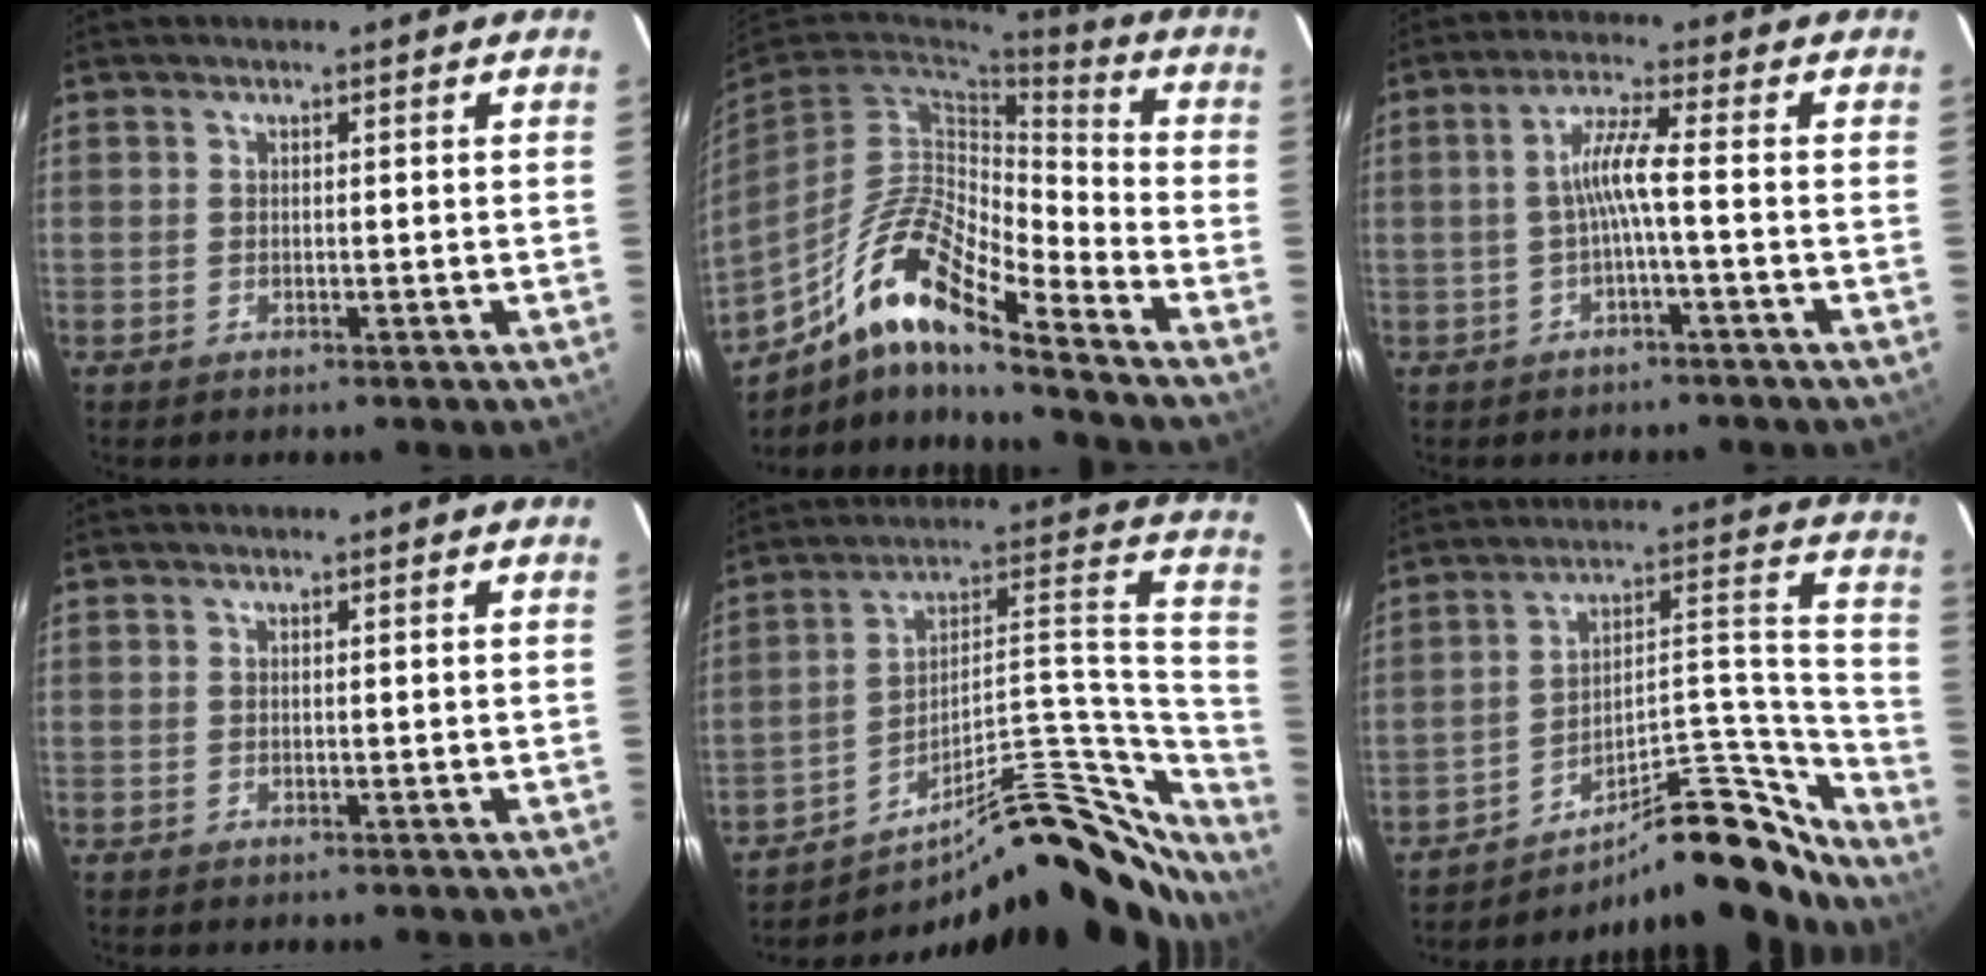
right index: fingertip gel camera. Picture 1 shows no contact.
{"total": 15.6, "force": [-9.9, 3.3, 11.6], "torque": [-0.217, -0.007, -0.199]}
{"total": 4.9, "force": [-1.4, -0.6, 4.7], "torque": [-0.101, 0.008, -0.023]}
{"total": 0.0}
{"total": 27.1, "force": [-20.0, 9.1, 15.9], "torque": [-0.190, 0.044, -0.283]}
{"total": 21.4, "force": [-19.1, 5.2, 8.1], "torque": [-0.086, 0.057, -0.280]}